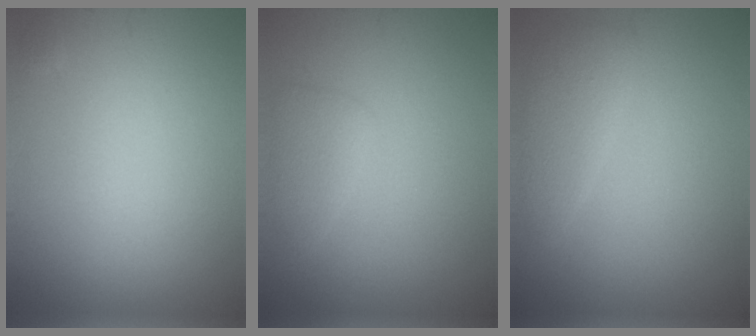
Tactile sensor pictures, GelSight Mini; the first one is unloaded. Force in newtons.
{"total": 1.7, "press": 1.7, "slide": 0.1}
{"total": 2.3, "press": 2.3, "slide": 0.0}